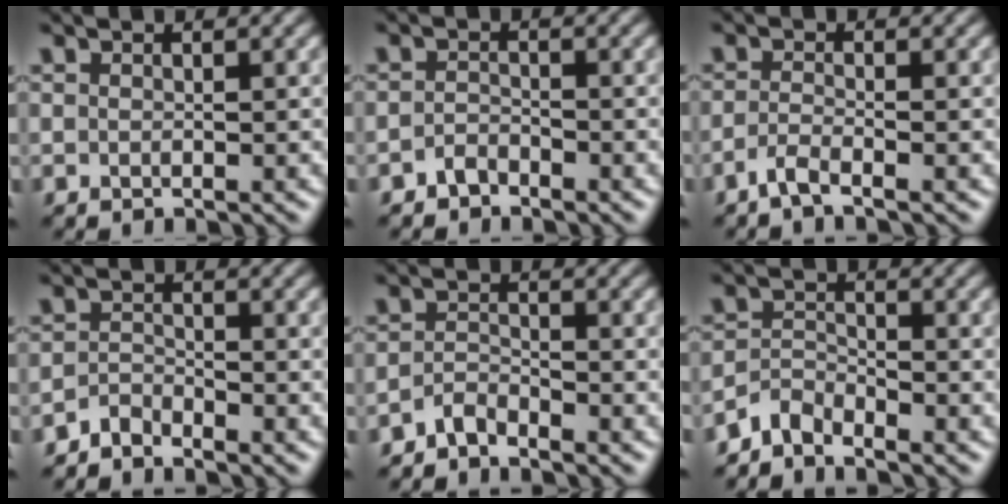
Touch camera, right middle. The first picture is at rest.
{"total": 1.3, "force": [-1.1, 0.6, 0.3], "torque": [-0.005, 0.005, -0.022]}
{"total": 1.8, "force": [-1.3, 0.3, 1.2], "torque": [-0.028, -0.003, -0.036]}
{"total": 1.7, "force": [-1.6, 0.4, 0.3], "torque": [-0.006, 0.006, -0.036]}
{"total": 1.7, "force": [-1.6, 0.4, 0.5], "torque": [-0.012, 0.007, -0.035]}
{"total": 2.6, "force": [-2.4, 0.7, 0.7], "torque": [-0.012, 0.005, -0.056]}